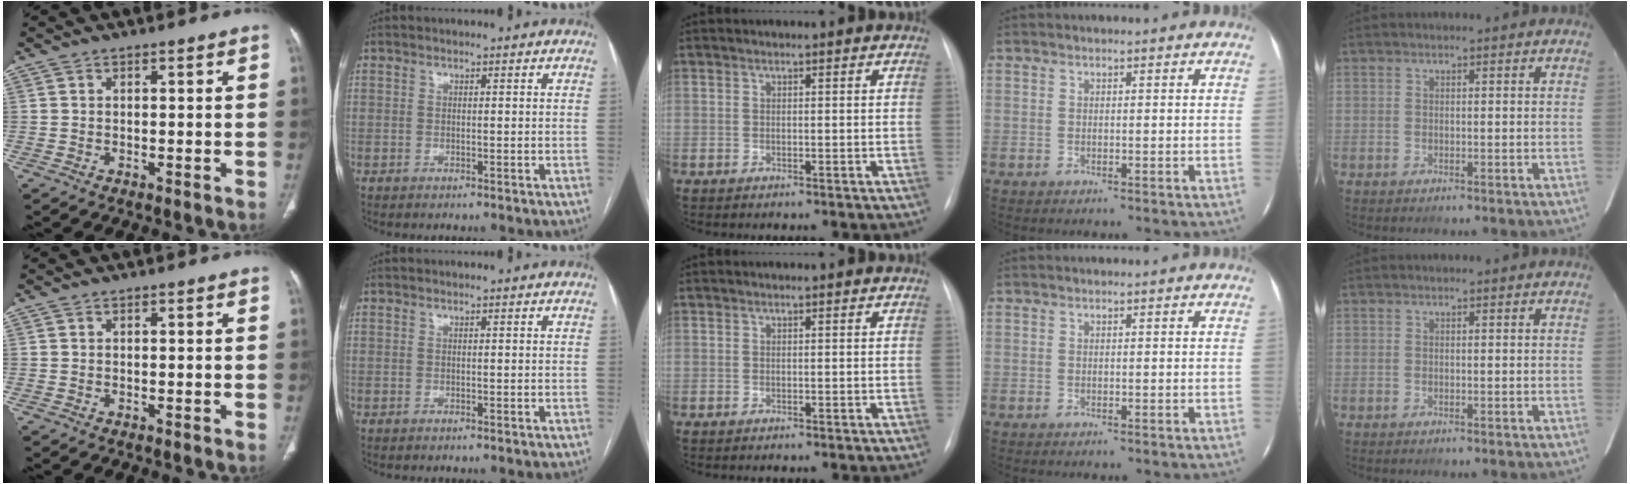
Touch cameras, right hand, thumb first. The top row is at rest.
{}